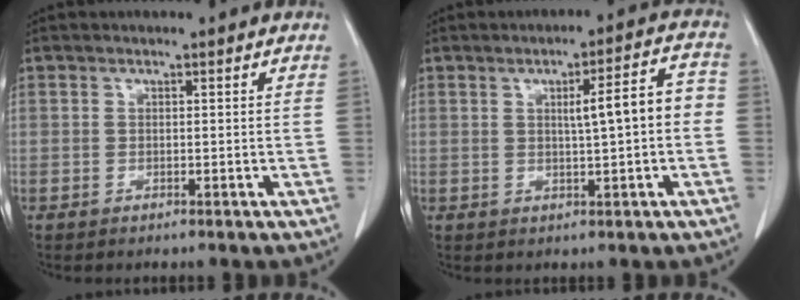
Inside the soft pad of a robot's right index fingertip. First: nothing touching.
{"total": 6.8, "force": [0.2, 0.7, 6.7], "torque": [-0.095, 0.020, 0.001]}